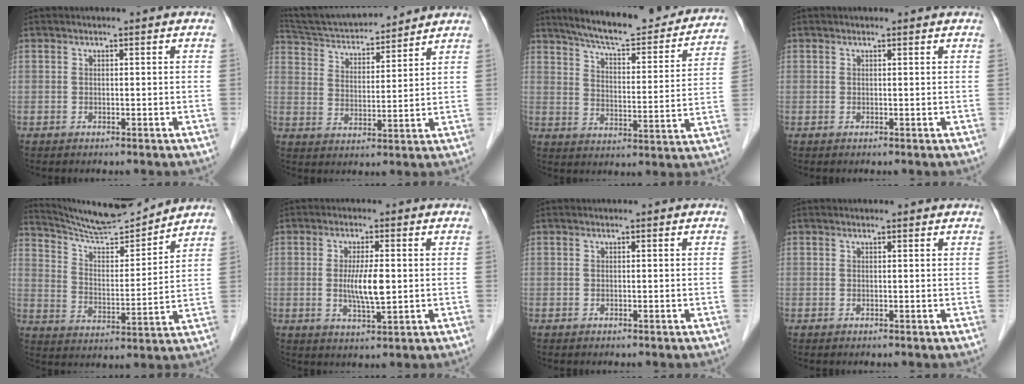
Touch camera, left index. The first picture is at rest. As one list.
[{"total": 15.6, "force": [14.5, 2.7, 5.1], "torque": [-0.090, 0.025, 0.242]}, {"total": 21.5, "force": [19.4, 3.6, 8.7], "torque": [-0.123, -0.023, 0.252]}, {"total": 0.9, "force": [0.9, 0.2, 0.1], "torque": [-0.011, 0.006, 0.009]}, {"total": 13.0, "force": [12.7, 0.2, 3.1], "torque": [-0.061, -0.004, 0.215]}, {"total": 5.3, "force": [-0.2, 0.8, 5.2], "torque": [-0.101, -0.013, -0.004]}, {"total": 0.0}, {"total": 1.3, "force": [1.3, 0.3, 0.2], "torque": [-0.011, 0.007, 0.012]}]